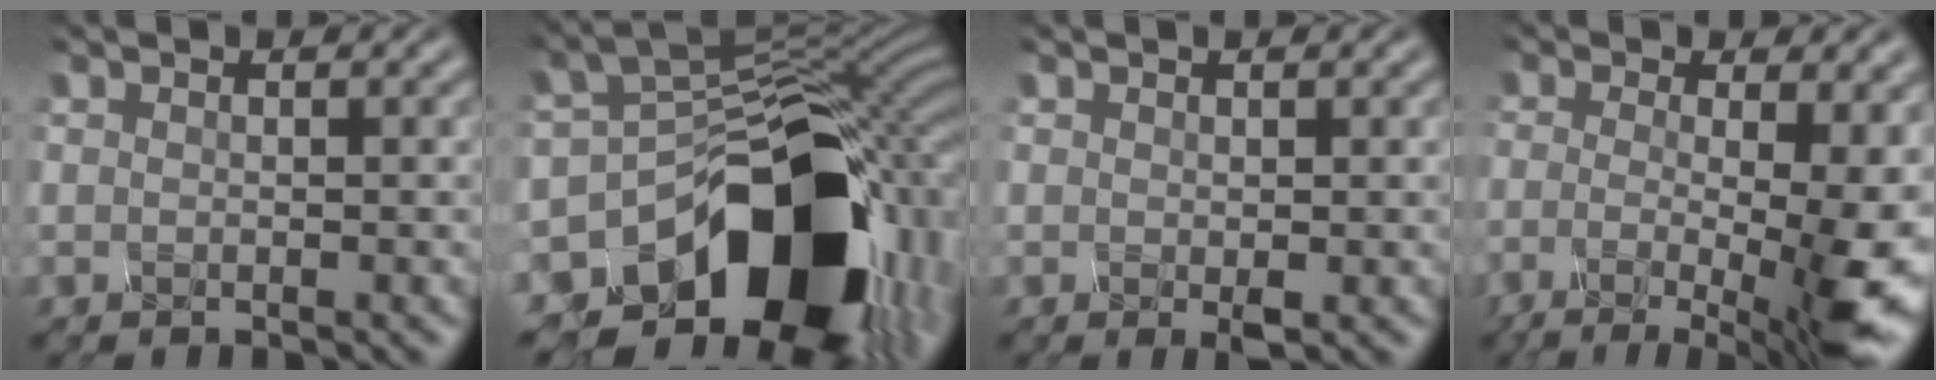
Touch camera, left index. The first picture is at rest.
{"total": 16.1, "force": [-8.3, 9.9, 9.6], "torque": [-0.133, -0.014, -0.113]}
{"total": 0.7, "force": [-0.4, -0.5, 0.1], "torque": [-0.022, -0.004, 0.017]}
{"total": 11.7, "force": [-2.2, 3.6, 10.9], "torque": [-0.135, 0.003, -0.019]}